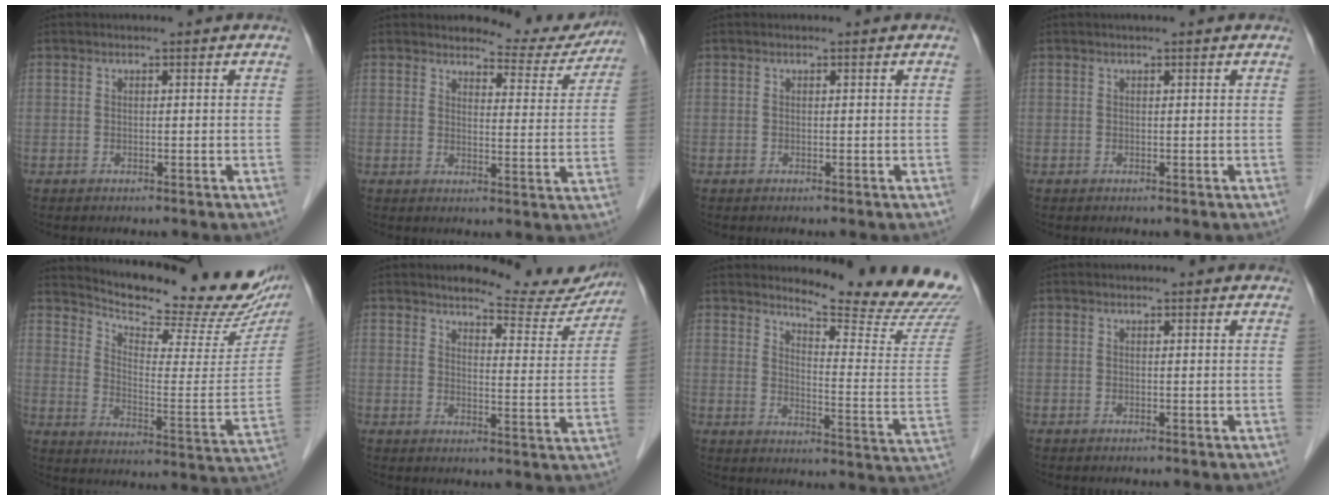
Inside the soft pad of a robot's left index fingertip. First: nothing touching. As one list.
[{"total": 8.6, "force": [8.3, 2.2, 0.7], "torque": [0.002, -0.029, 0.089]}, {"total": 0.0}, {"total": 0.8, "force": [0.6, 0.0, 0.5], "torque": [-0.007, 0.013, 0.010]}, {"total": 22.5, "force": [20.3, 3.8, 9.0], "torque": [-0.137, -0.068, 0.265]}, {"total": 12.2, "force": [11.7, 2.2, 2.5], "torque": [-0.016, -0.045, 0.126]}, {"total": 17.3, "force": [16.7, -0.5, 4.8], "torque": [-0.073, -0.136, 0.195]}, {"total": 2.5, "force": [2.4, 0.5, 0.3], "torque": [-0.011, 0.002, 0.016]}]